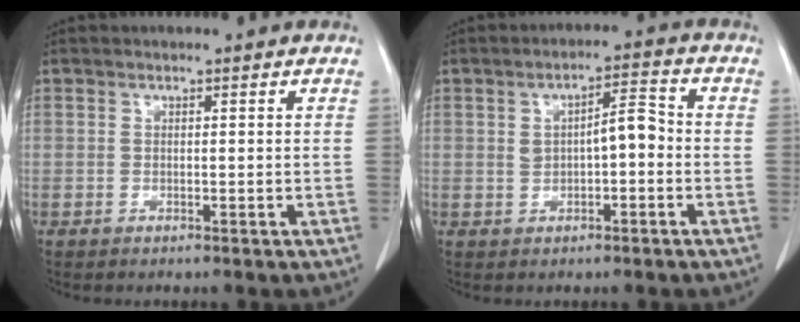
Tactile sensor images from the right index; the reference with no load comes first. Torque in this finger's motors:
{"motor_torque": [0.15, -0.02, 0.09, 0.03]}